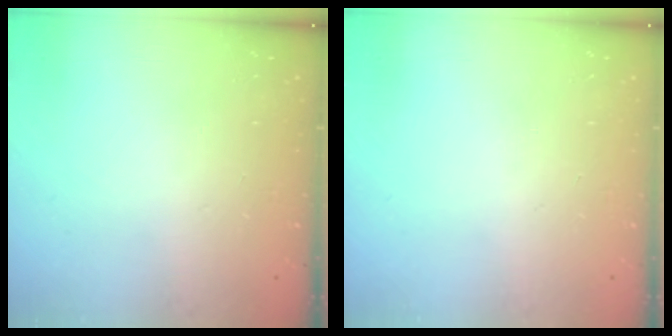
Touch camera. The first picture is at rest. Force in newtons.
{"total": 0.0}